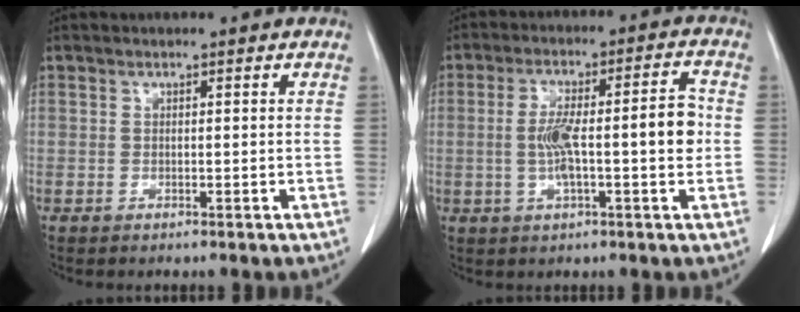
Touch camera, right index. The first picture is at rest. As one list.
[{"total": 10.1, "force": [-0.6, 1.9, 10.0], "torque": [-0.167, 0.027, -0.010]}]